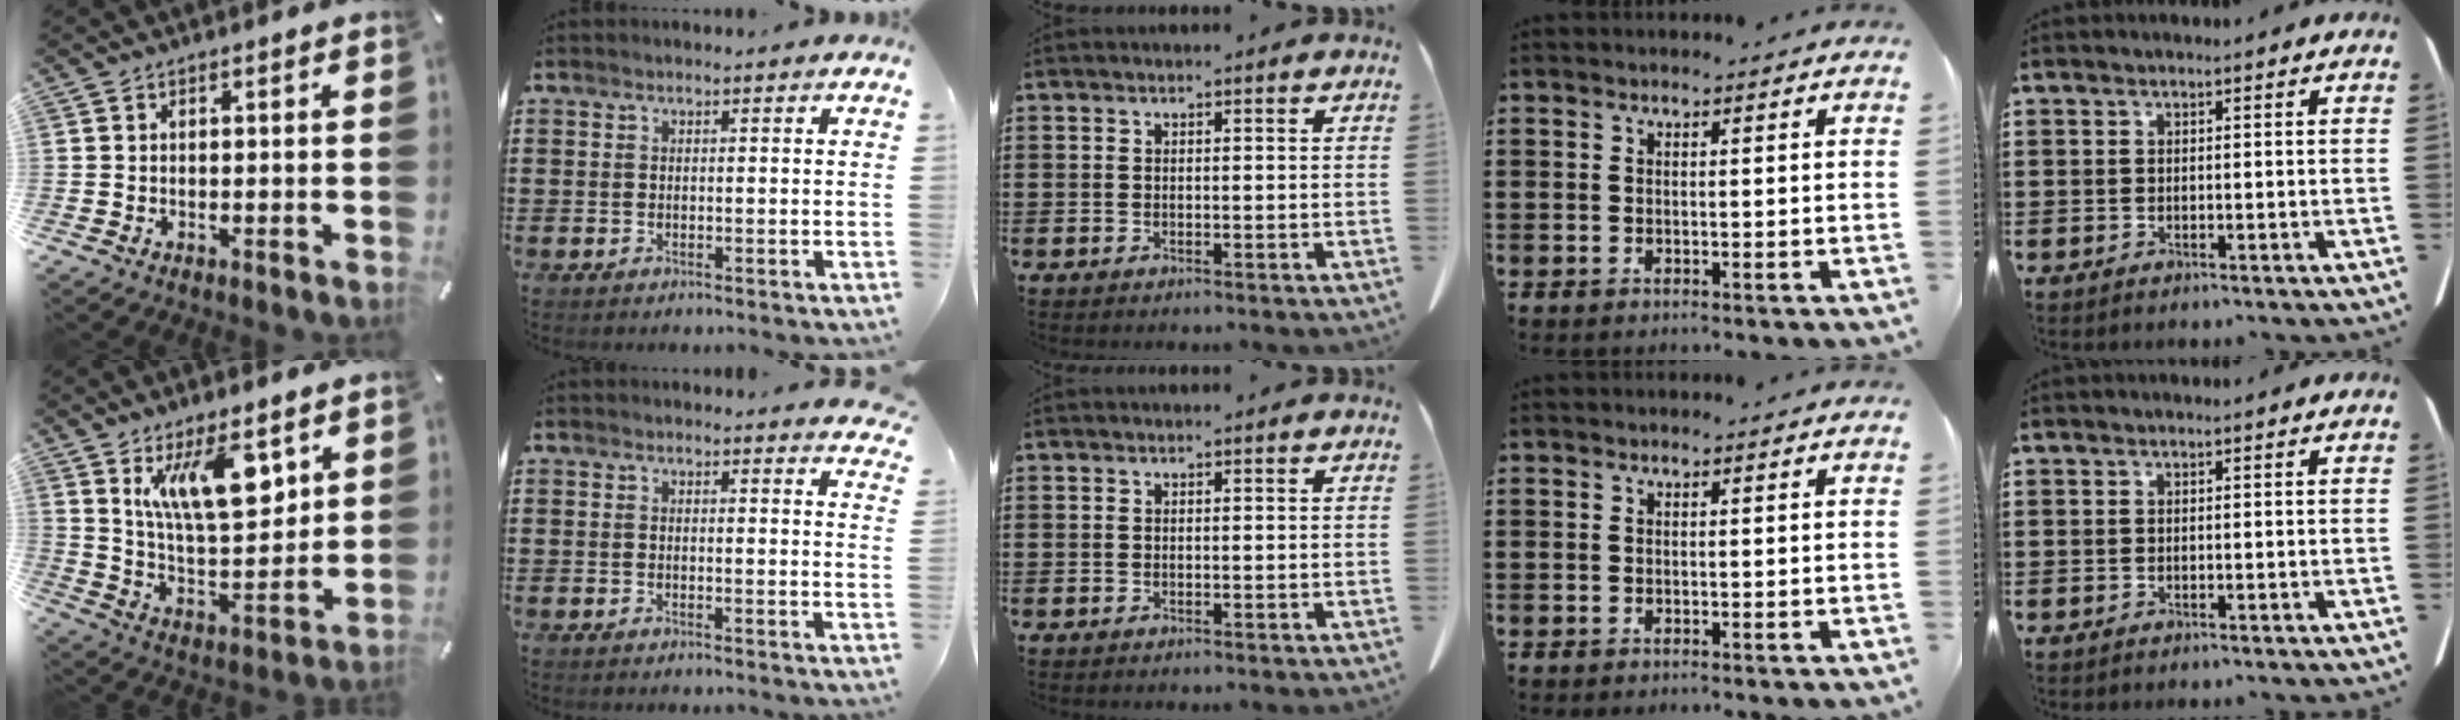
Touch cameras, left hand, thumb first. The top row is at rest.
{"thumb": {"total": 16.1, "force": [8.6, 6.9, 11.7], "torque": [-0.210, -0.031, 0.147]}, "index": {"total": 1.8, "force": [1.8, 0.1, 0.3], "torque": [-0.003, -0.005, 0.034]}}